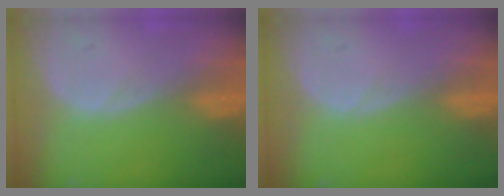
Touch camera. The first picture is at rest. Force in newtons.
{"total": 0.0}